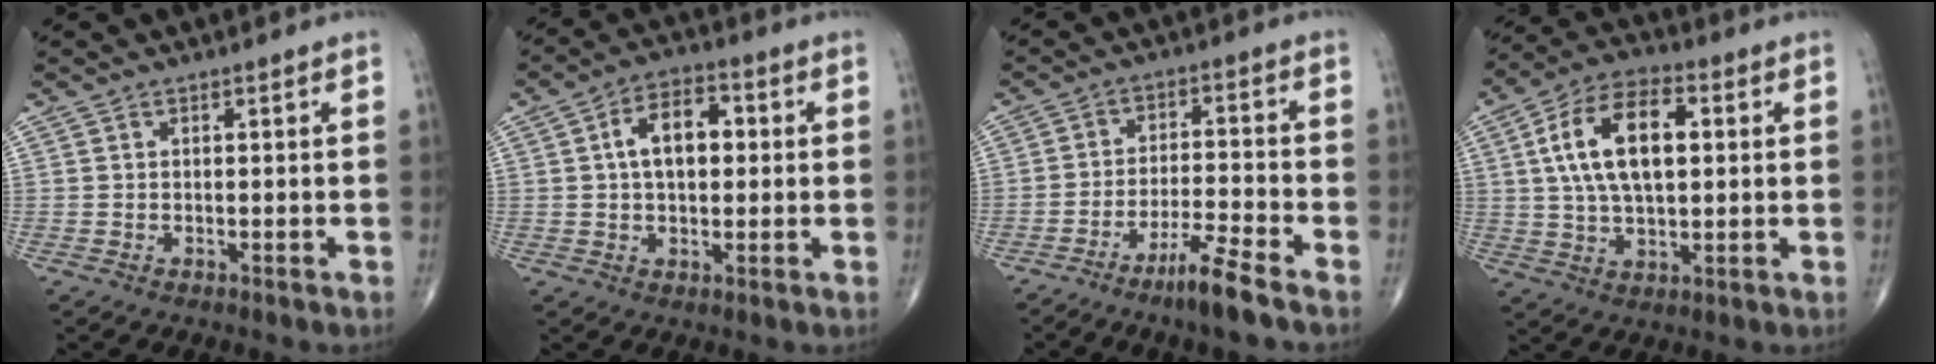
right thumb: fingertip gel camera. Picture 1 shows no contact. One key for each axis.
{"total": 9.5, "fx": 1.3, "fy": 5.6, "fz": 7.6, "tx": -0.113, "ty": 0.018, "tz": 0.016}
{"total": 7.6, "fx": -5.5, "fy": 0.0, "fz": 5.2, "tx": -0.102, "ty": 0.028, "tz": -0.105}
{"total": 15.3, "fx": 2.8, "fy": 8.0, "fz": 12.7, "tx": -0.226, "ty": 0.014, "tz": 0.048}